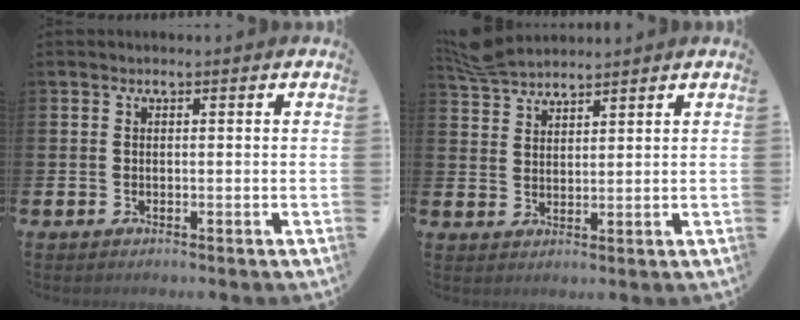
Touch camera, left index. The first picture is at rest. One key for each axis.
{"total": 4.8, "fx": 4.7, "fy": 0.6, "fz": 0.7, "tx": -0.022, "ty": -0.019, "tz": 0.087}